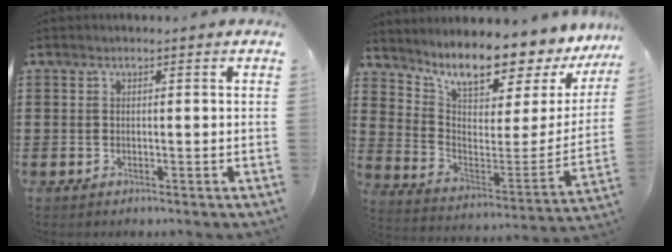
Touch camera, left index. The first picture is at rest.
{"total": 8.9, "force": [7.9, 1.4, 3.9], "torque": [-0.081, -0.077, 0.125]}